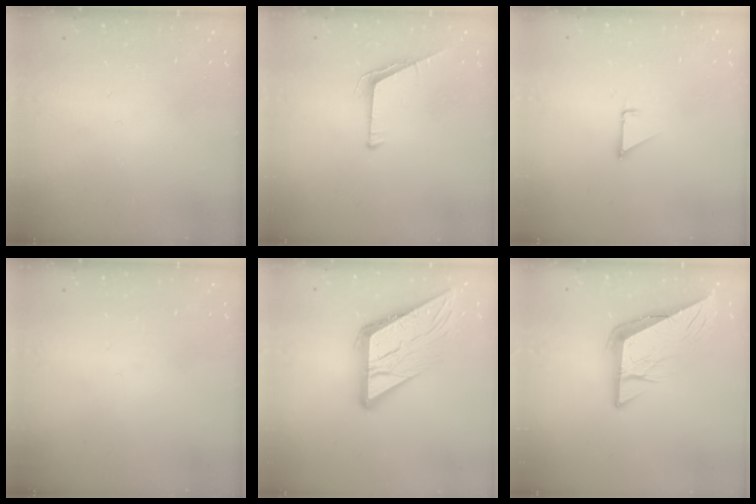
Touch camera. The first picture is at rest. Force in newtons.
{"total": 5.6, "press": 5.6, "slide": 0.5}
{"total": 1.3, "press": 1.3, "slide": 0.1}
{"total": 0.0}
{"total": 15.0, "press": 14.9, "slide": 1.6}
{"total": 9.2, "press": 9.1, "slide": 0.8}